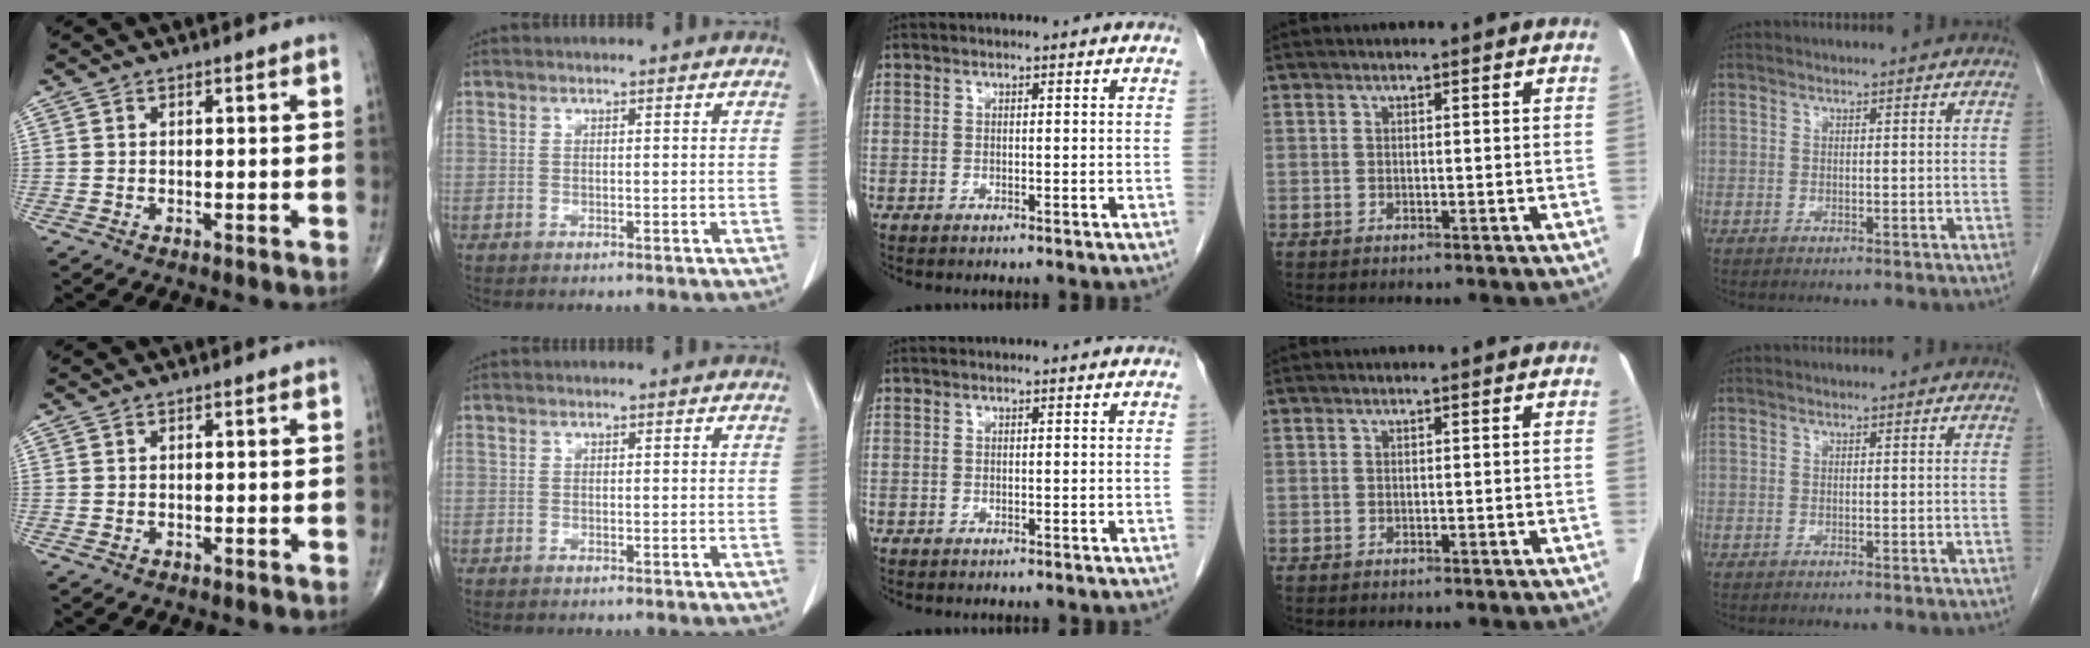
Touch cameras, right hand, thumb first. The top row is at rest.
{}